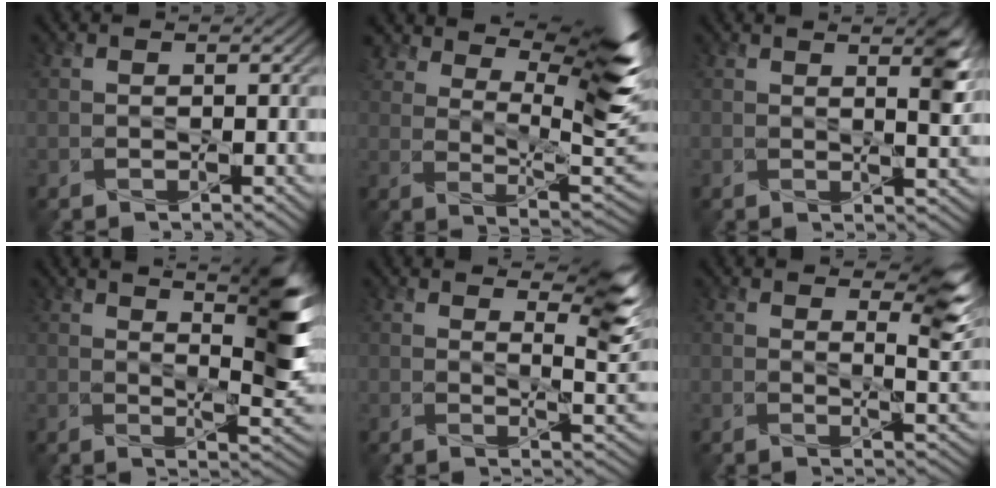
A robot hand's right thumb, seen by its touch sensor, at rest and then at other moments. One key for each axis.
{"total": 13.6, "fx": 8.5, "fy": 4.4, "fz": 9.7, "tx": -0.176, "ty": 0.004, "tz": 0.141}
{"total": 4.0, "fx": 1.9, "fy": 0.9, "fz": 3.4, "tx": -0.058, "ty": -0.002, "tz": 0.032}
{"total": 9.0, "fx": 4.1, "fy": 2.0, "fz": 7.8, "tx": -0.118, "ty": -0.003, "tz": 0.069}
{"total": 7.5, "fx": 4.7, "fy": 1.8, "fz": 5.6, "tx": -0.083, "ty": 0.001, "tz": 0.078}
{"total": 6.0, "fx": 3.7, "fy": 1.6, "fz": 4.4, "tx": -0.066, "ty": -0.004, "tz": 0.061}